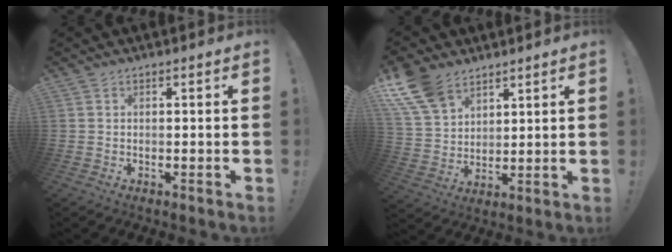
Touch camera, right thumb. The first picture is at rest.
{"total": 13.0, "force": [8.5, 7.9, 5.8], "torque": [-0.130, -0.040, 0.169]}